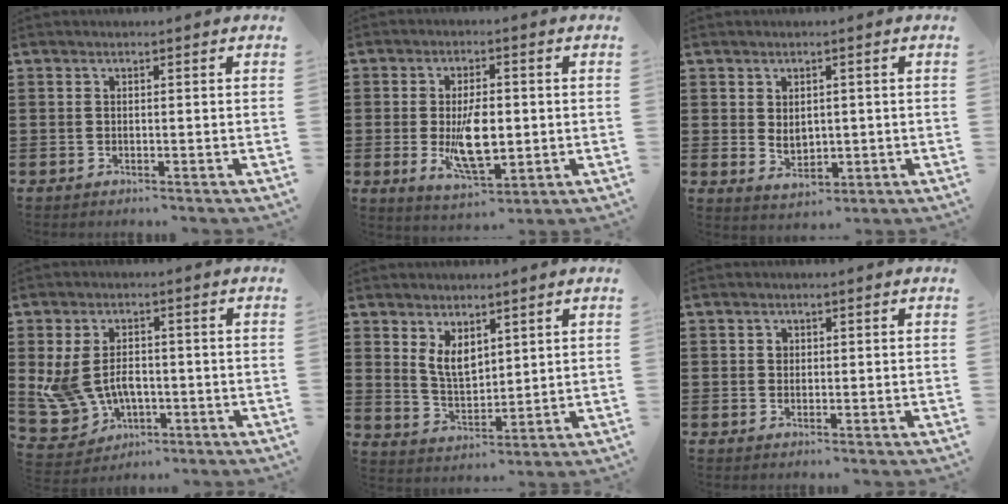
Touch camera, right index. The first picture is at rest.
{"total": 8.8, "force": [-0.7, 3.9, 7.9], "torque": [-0.140, -0.006, -0.015]}
{"total": 2.8, "force": [0.6, 2.1, 1.7], "torque": [-0.023, 0.001, 0.006]}
{"total": 7.2, "force": [-0.5, 5.6, 4.5], "torque": [-0.126, 0.004, -0.011]}
{"total": 5.2, "force": [2.8, 2.9, 3.2], "torque": [-0.073, 0.001, 0.052]}
{"total": 1.0, "force": [0.3, 0.8, 0.4], "torque": [-0.010, 0.004, 0.006]}